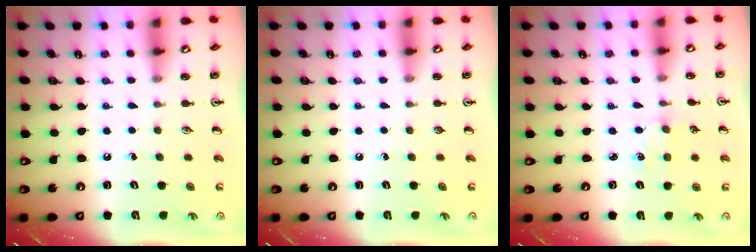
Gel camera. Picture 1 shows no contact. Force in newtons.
{"total": 0.0}
{"total": 1.1, "press": 1.1, "slide": 0.2}